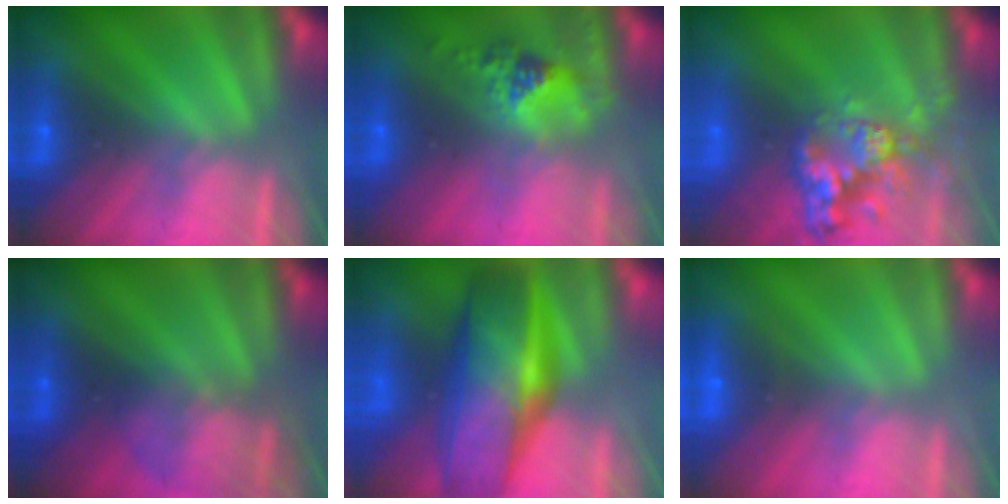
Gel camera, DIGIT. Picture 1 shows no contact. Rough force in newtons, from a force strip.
{"total": 2.4}
{"total": 6.5}
{"total": 2.2}
{"total": 7.1}
{"total": 1.8}